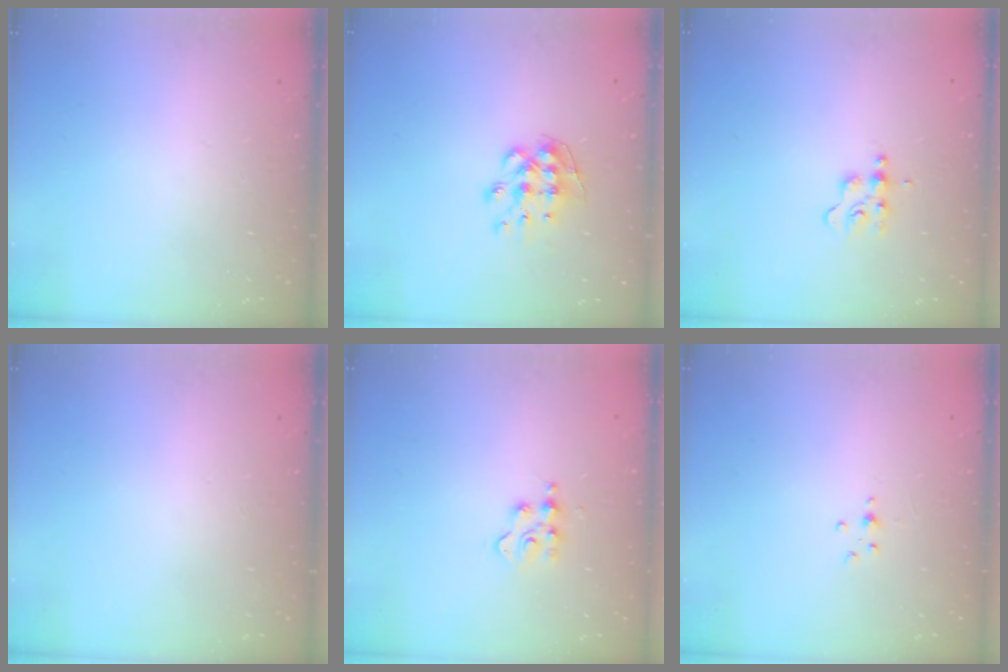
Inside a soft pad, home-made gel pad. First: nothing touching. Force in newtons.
{"total": 8.9, "press": 8.9, "slide": 0.1}
{"total": 4.0, "press": 4.0, "slide": 0.5}
{"total": 0.0}
{"total": 3.0, "press": 3.0, "slide": 0.5}
{"total": 2.0, "press": 2.0, "slide": 0.3}